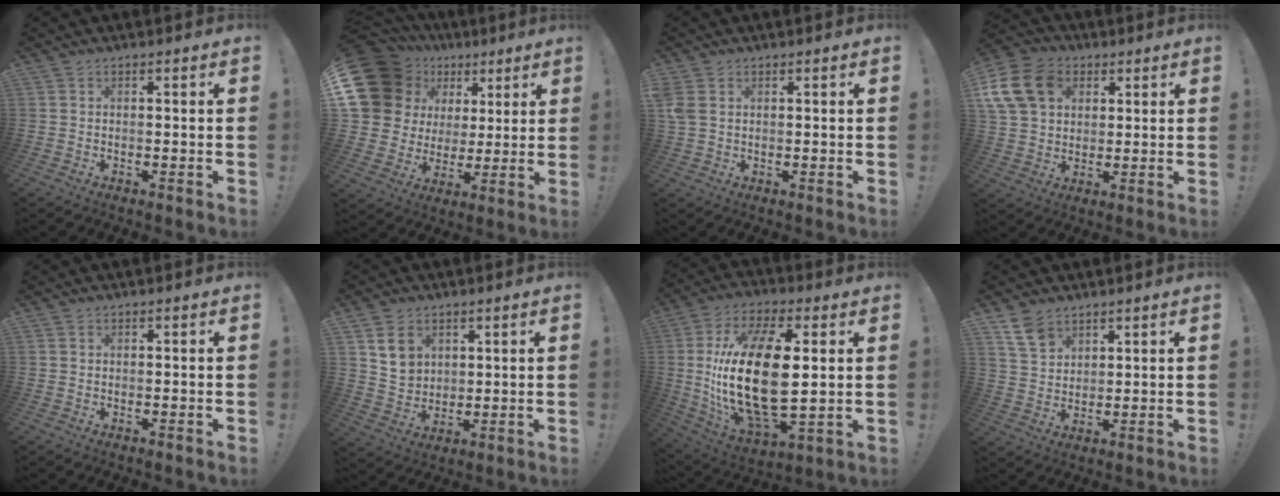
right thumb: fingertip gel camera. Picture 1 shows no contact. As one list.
[{"total": 19.1, "force": [8.2, 14.6, 9.2], "torque": [-0.164, -0.041, 0.180]}, {"total": 4.2, "force": [1.3, 3.1, 2.6], "torque": [-0.050, 0.001, 0.027]}, {"total": 15.7, "force": [5.5, 12.3, 8.0], "torque": [-0.154, -0.015, 0.112]}, {"total": 0.0}, {"total": 8.1, "force": [4.1, 6.3, 2.8], "torque": [-0.037, -0.020, 0.082]}, {"total": 26.0, "force": [2.2, 12.1, 22.9], "torque": [-0.468, -0.012, 0.040]}, {"total": 7.8, "force": [5.5, 4.4, 3.2], "torque": [-0.059, -0.027, 0.109]}]